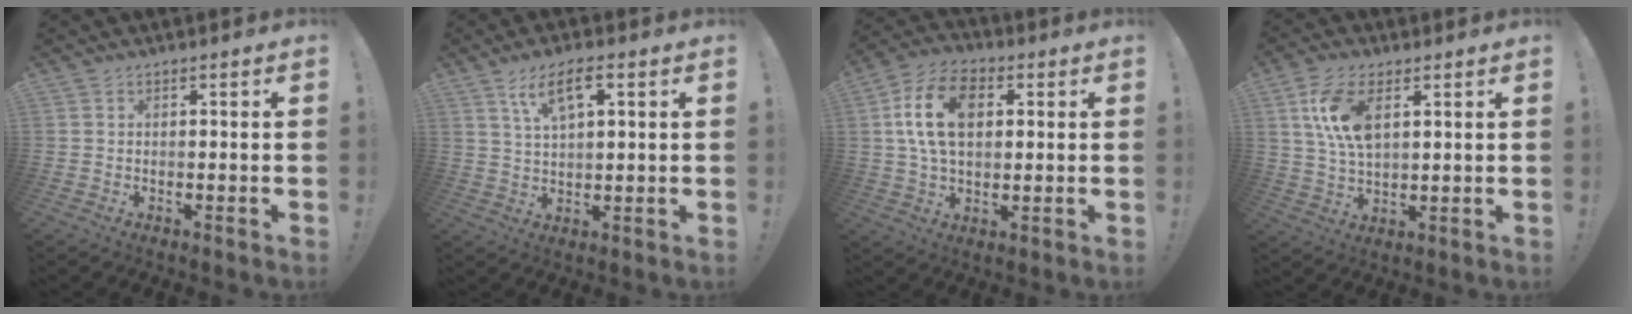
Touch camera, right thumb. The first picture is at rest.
{"total": 7.9, "force": [3.8, 2.8, 6.4], "torque": [-0.111, -0.001, 0.067]}
{"total": 15.5, "force": [3.3, 10.1, 11.2], "torque": [-0.204, 0.006, 0.060]}
{"total": 10.4, "force": [3.6, 5.2, 8.3], "torque": [-0.173, -0.002, 0.066]}